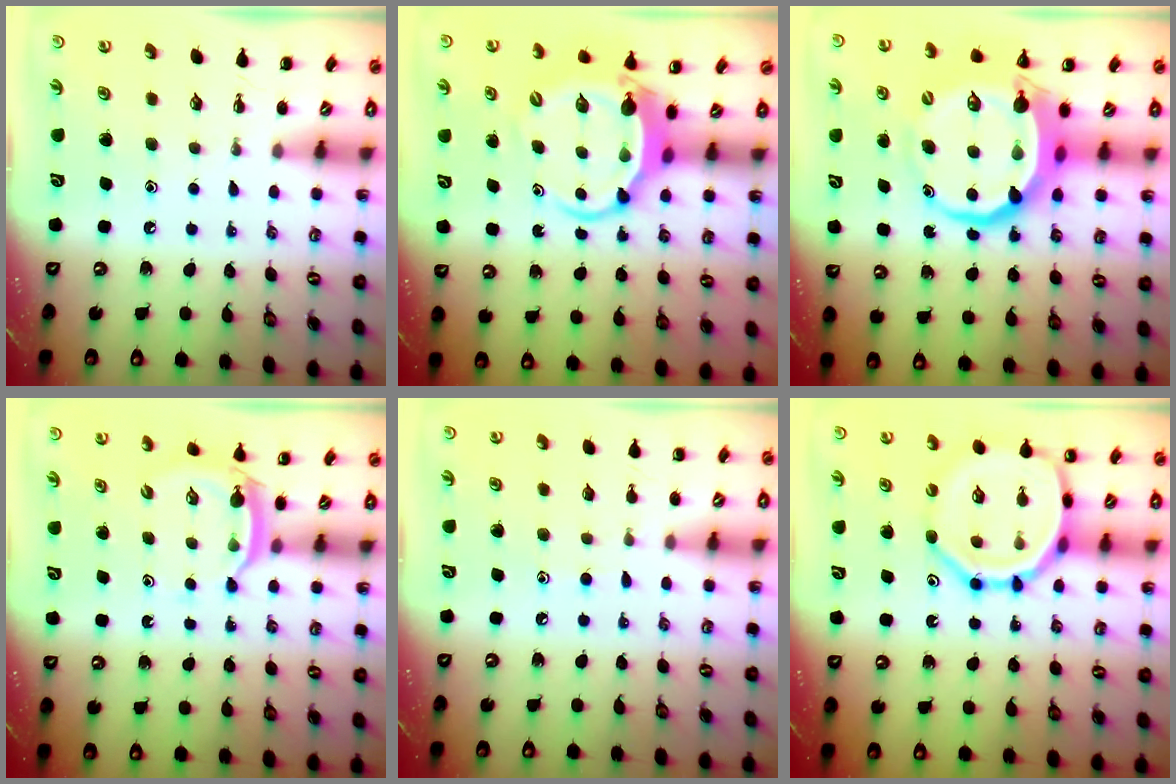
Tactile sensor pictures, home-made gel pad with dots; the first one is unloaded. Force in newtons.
{"total": 6.2, "press": 6.1, "slide": 1.1}
{"total": 13.2, "press": 12.7, "slide": 3.3}
{"total": 4.0, "press": 3.9, "slide": 0.8}
{"total": 5.3, "press": 5.0, "slide": 1.9}
{"total": 16.8, "press": 16.6, "slide": 2.5}